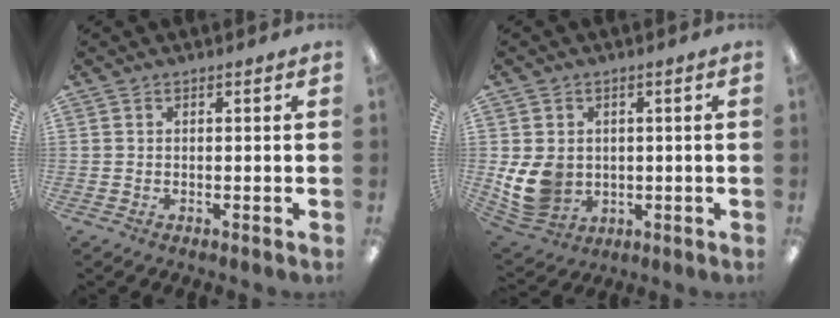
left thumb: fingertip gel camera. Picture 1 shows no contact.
{"total": 9.3, "force": [-0.1, 7.9, 4.9], "torque": [-0.116, 0.004, 0.003]}